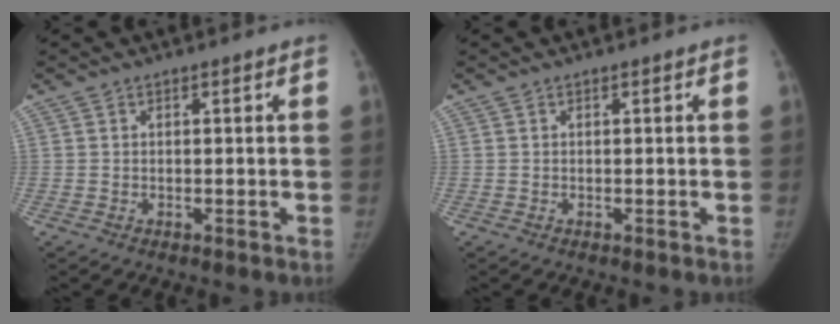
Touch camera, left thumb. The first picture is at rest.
{"total": 0.0}